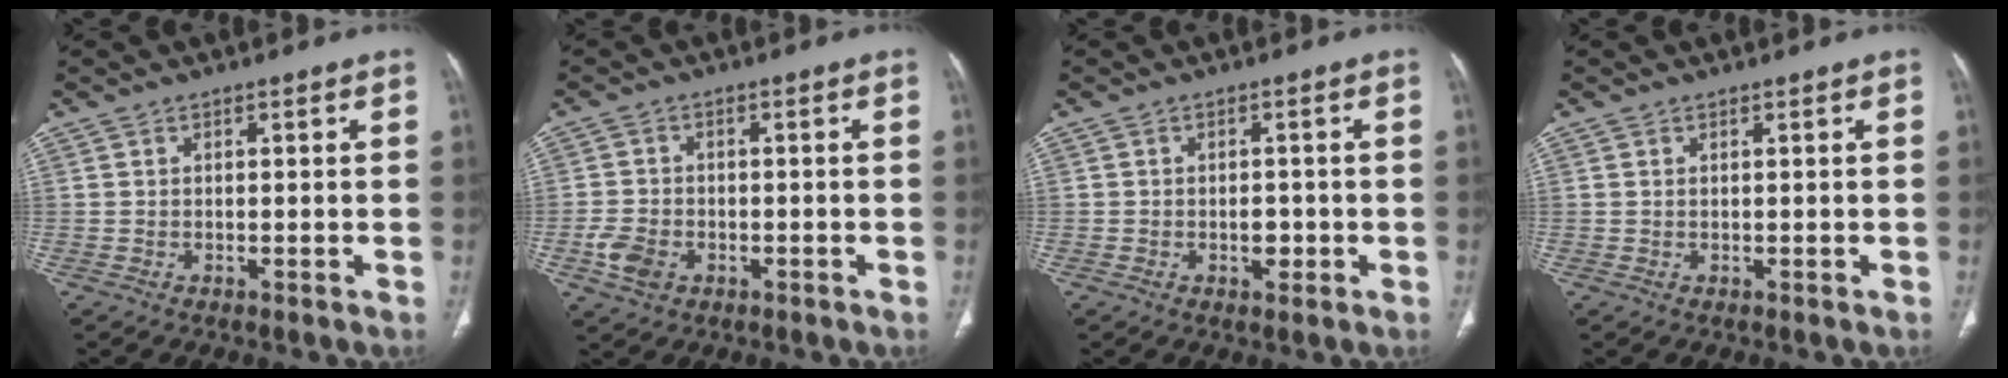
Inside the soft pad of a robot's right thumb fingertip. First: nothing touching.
{"total": 5.0, "force": [-1.9, 3.7, 2.8], "torque": [-0.054, 0.009, -0.032]}
{"total": 2.6, "force": [-0.7, 1.7, 1.9], "torque": [-0.017, 0.004, -0.007]}
{"total": 0.0}